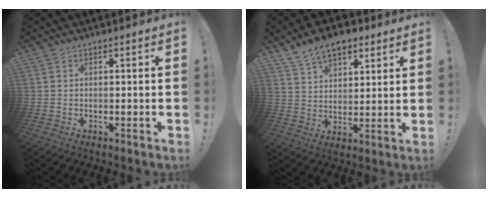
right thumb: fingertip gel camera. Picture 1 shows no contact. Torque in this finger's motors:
{"motor_torque": [0.67, 0.74, 0.56, 0.51, 0.01]}